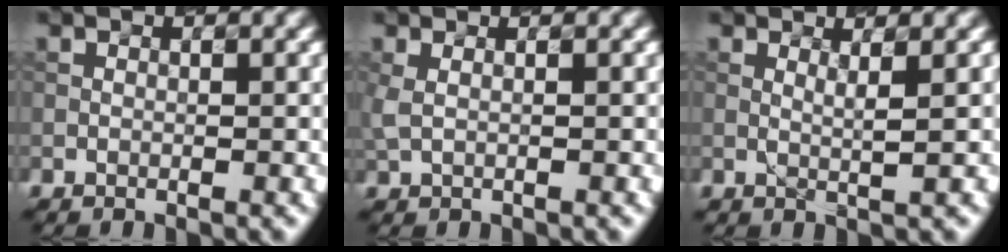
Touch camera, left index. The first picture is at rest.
{"total": 1.2, "force": [0.5, 0.4, 1.0], "torque": [-0.024, 0.006, 0.007]}
{"total": 1.6, "force": [0.6, 0.4, 1.4], "torque": [-0.021, 0.001, 0.004]}